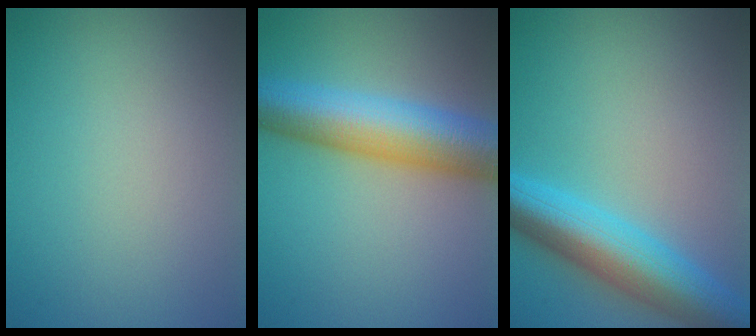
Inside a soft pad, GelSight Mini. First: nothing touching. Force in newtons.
{"total": 8.6, "press": 8.6, "slide": 0.2}
{"total": 8.3, "press": 8.3, "slide": 0.1}